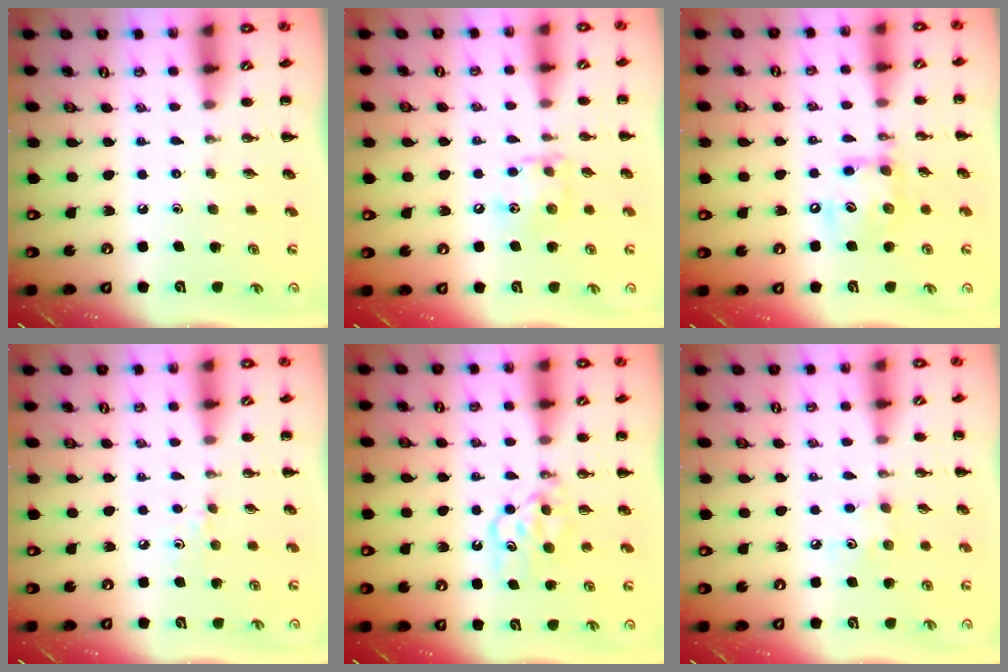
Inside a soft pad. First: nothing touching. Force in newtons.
{"total": 9.5, "press": 9.5, "slide": 0.7}
{"total": 12.2, "press": 12.1, "slide": 1.8}
{"total": 3.4, "press": 3.3, "slide": 0.9}
{"total": 5.9, "press": 5.7, "slide": 1.4}
{"total": 4.5, "press": 4.4, "slide": 1.1}